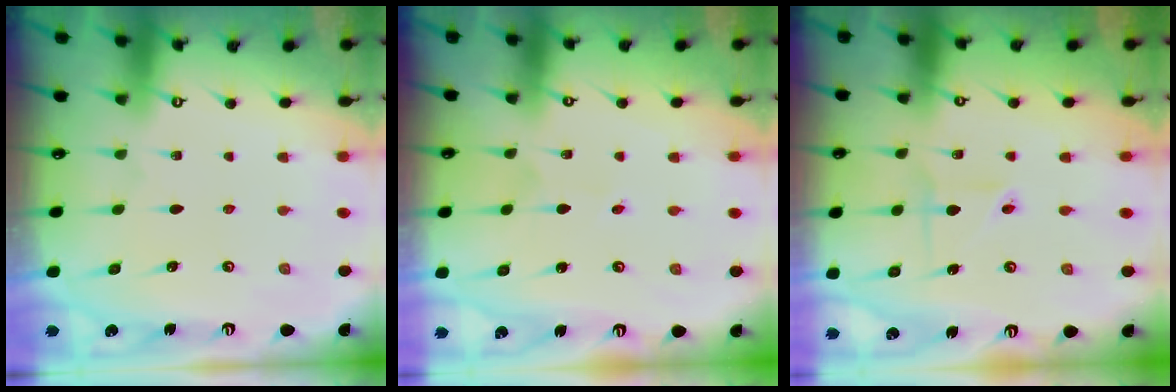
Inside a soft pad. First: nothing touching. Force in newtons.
{"total": 2.5, "press": 2.5, "slide": 0.1}
{"total": 2.1, "press": 2.1, "slide": 0.6}